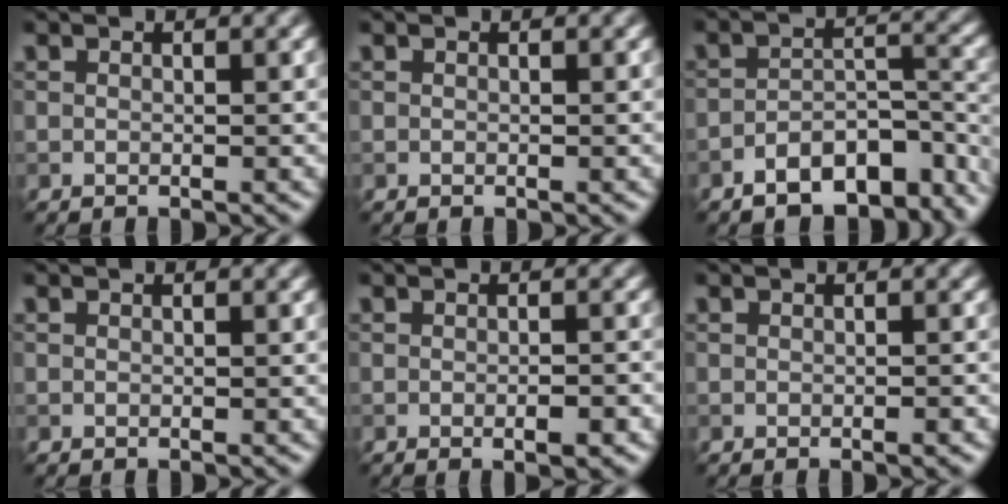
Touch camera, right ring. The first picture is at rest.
{"total": 0.0}
{"total": 8.3, "force": [-5.9, 3.5, 4.8], "torque": [-0.062, -0.008, -0.095]}
{"total": 0.0}
{"total": 2.2, "force": [-0.7, 0.4, 2.0], "torque": [-0.026, -0.001, -0.008]}
{"total": 0.9, "force": [-0.4, 0.1, 0.8], "torque": [-0.010, 0.001, -0.006]}